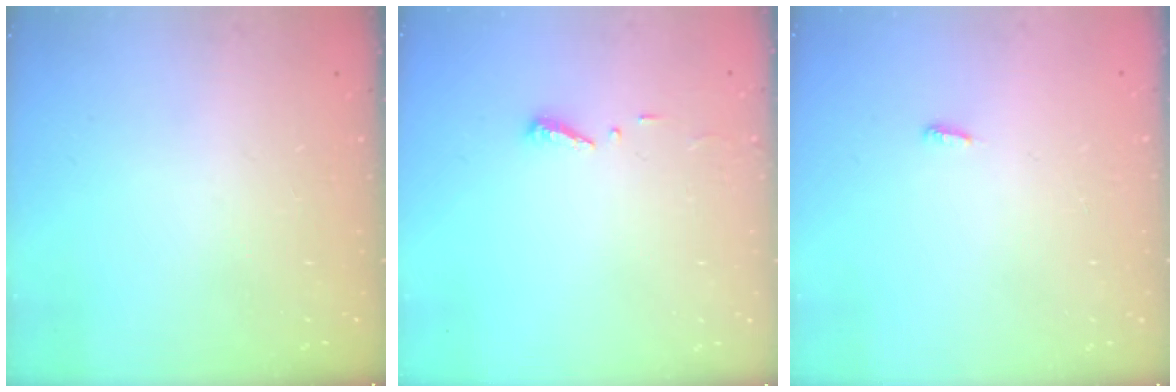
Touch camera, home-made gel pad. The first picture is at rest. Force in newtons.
{"total": 3.7, "press": 3.7, "slide": 0.2}
{"total": 3.6, "press": 3.4, "slide": 1.0}